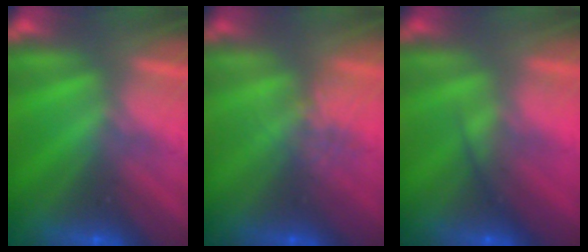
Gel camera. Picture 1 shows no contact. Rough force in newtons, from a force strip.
{"total": 3.8}
{"total": 2.3}